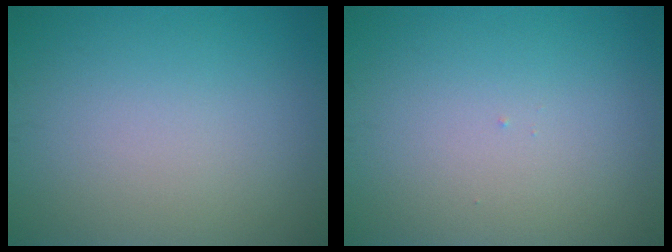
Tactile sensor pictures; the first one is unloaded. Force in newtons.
{"total": 0.0}